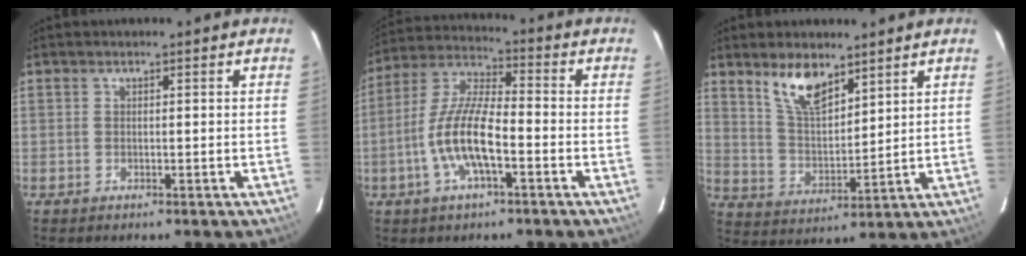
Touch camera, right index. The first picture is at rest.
{"total": 11.8, "force": [-4.1, 3.3, 10.5], "torque": [-0.223, 0.002, -0.077]}
{"total": 9.2, "force": [6.5, 3.4, 5.6], "torque": [-0.099, 0.002, 0.134]}